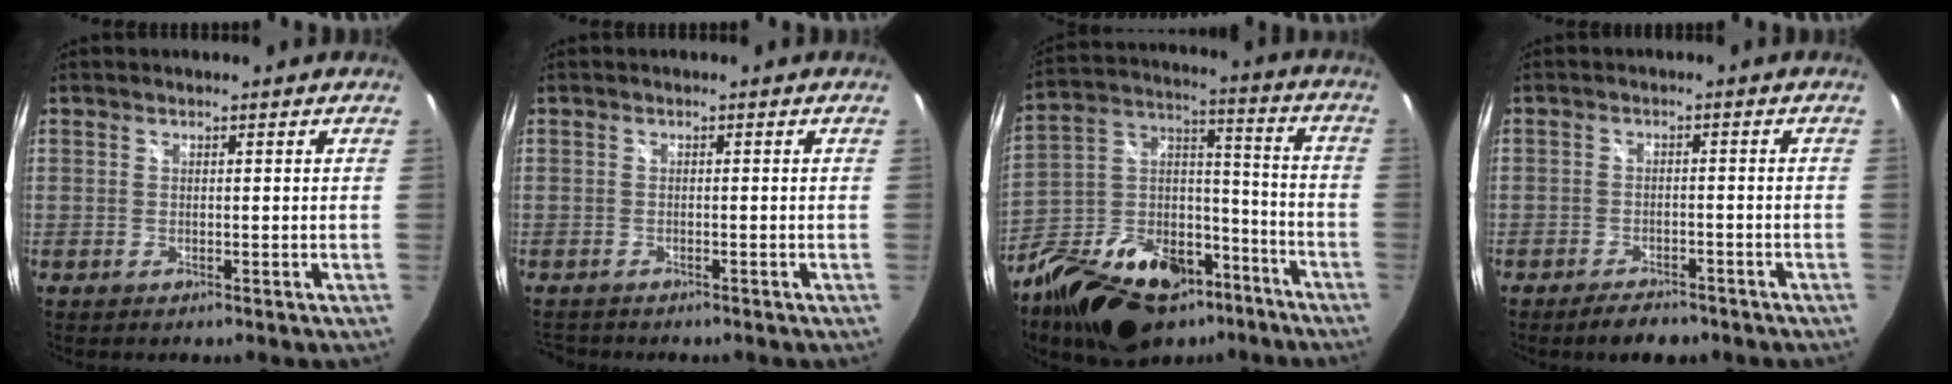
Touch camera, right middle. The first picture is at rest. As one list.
[{"total": 2.9, "force": [-2.7, 0.8, 0.9], "torque": [-0.023, -0.012, -0.044]}, {"total": 27.7, "force": [-17.2, 15.5, 15.1], "torque": [-0.304, 0.041, -0.265]}, {"total": 4.7, "force": [-3.8, 1.9, 2.0], "torque": [-0.042, 0.008, -0.054]}]